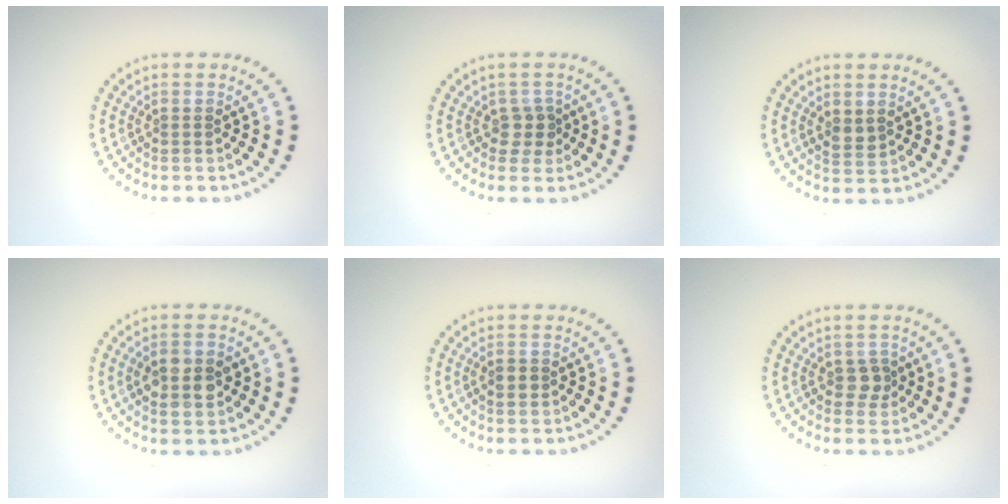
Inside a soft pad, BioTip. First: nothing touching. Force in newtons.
{"total": 1.7, "press": 1.4, "slide": 0.9}
{"total": 1.5, "press": 1.4, "slide": 0.5}
{"total": 3.9, "press": 3.9, "slide": 0.0}
{"total": 1.5, "press": 1.5, "slide": 0.1}
{"total": 1.5, "press": 1.4, "slide": 0.5}